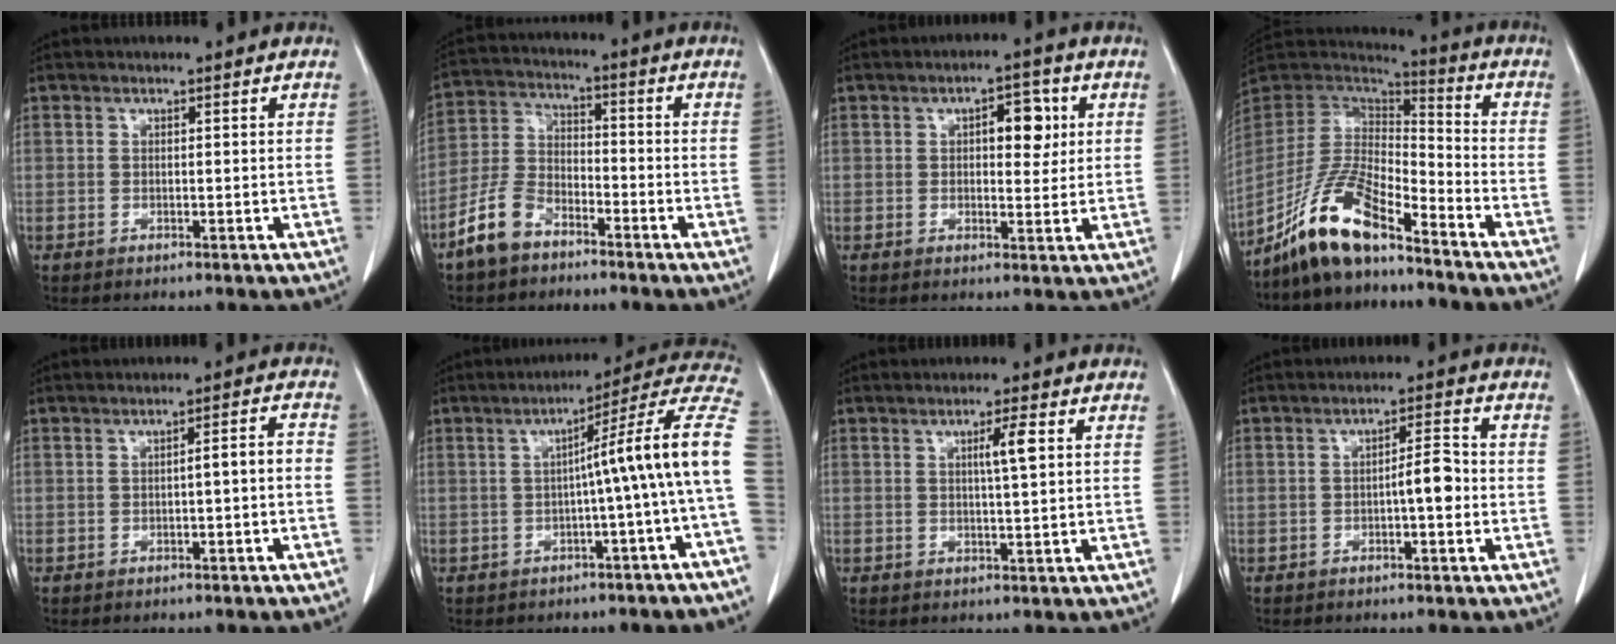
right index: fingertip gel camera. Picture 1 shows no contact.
{"total": 8.0, "force": [-5.6, 4.3, 3.8], "torque": [-0.094, 0.008, -0.115]}
{"total": 5.6, "force": [1.5, 2.5, 4.7], "torque": [-0.062, 0.011, 0.022]}
{"total": 13.3, "force": [-9.8, 3.1, 8.5], "torque": [-0.172, 0.008, -0.185]}
{"total": 2.9, "force": [-0.9, 0.4, 2.7], "torque": [-0.034, 0.011, -0.013]}
{"total": 12.8, "force": [-0.8, -1.9, 12.7], "torque": [-0.147, 0.031, -0.024]}
{"total": 3.3, "force": [0.9, -0.2, 3.2], "torque": [-0.051, -0.001, 0.014]}
{"total": 3.9, "force": [-1.0, 0.7, 3.7], "torque": [-0.053, 0.008, -0.015]}